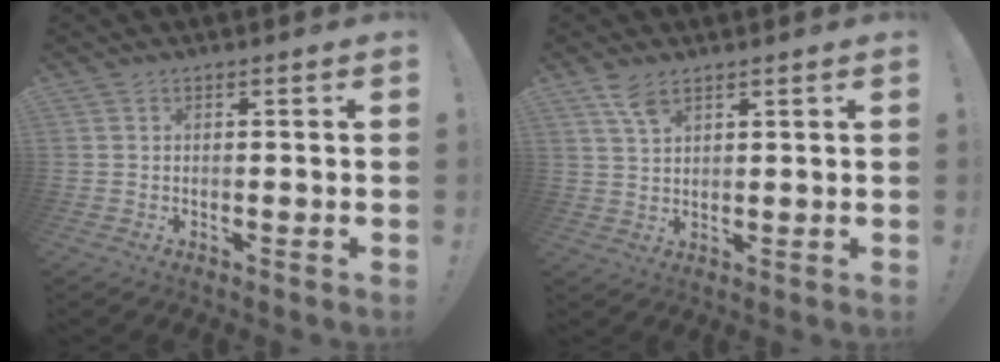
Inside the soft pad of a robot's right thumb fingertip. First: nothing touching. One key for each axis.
{"total": 5.3, "fx": 3.7, "fy": 2.1, "fz": 3.2, "tx": -0.055, "ty": -0.019, "tz": 0.066}